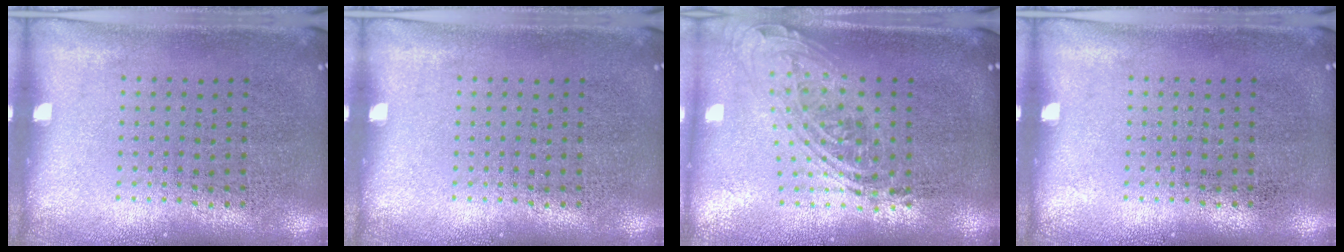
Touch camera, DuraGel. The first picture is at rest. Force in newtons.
{"total": 0.0}
{"total": 2.0, "press": 1.6, "slide": 1.3}
{"total": 0.0}